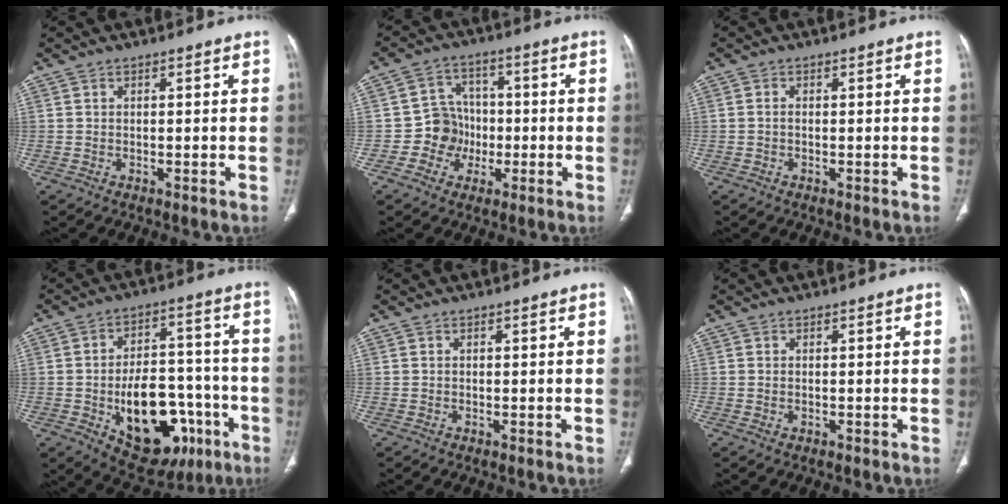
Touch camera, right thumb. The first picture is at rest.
{"total": 7.4, "force": [-1.8, 6.9, 2.0], "torque": [0.009, 0.023, -0.036]}
{"total": 0.6, "force": [-0.1, 0.4, 0.5], "torque": [-0.007, 0.001, -0.006]}
{"total": 21.1, "force": [-7.2, 12.4, 15.5], "torque": [-0.192, 0.042, -0.085]}
{"total": 0.0}
{"total": 0.6, "force": [-0.1, 0.4, 0.5], "torque": [-0.014, 0.002, 0.001]}